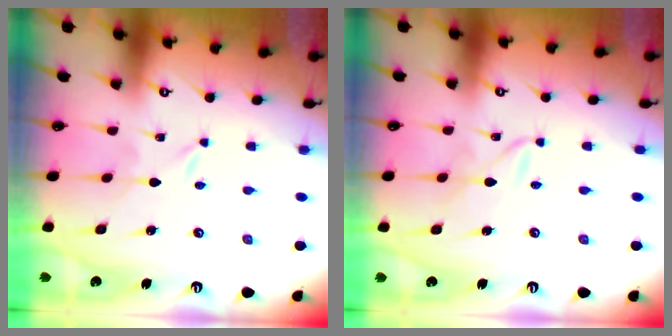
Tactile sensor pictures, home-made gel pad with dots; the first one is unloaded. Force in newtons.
{"total": 2.6, "press": 2.6, "slide": 0.2}